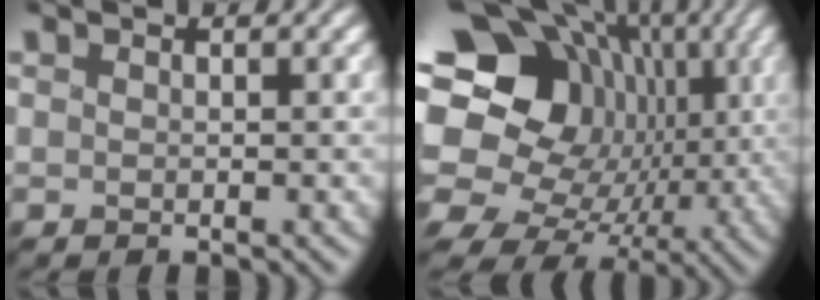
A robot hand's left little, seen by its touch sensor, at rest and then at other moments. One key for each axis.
{"total": 20.1, "fx": 0.4, "fy": 16.9, "fz": 10.9, "tx": -0.191, "ty": 0.020, "tz": -0.023}